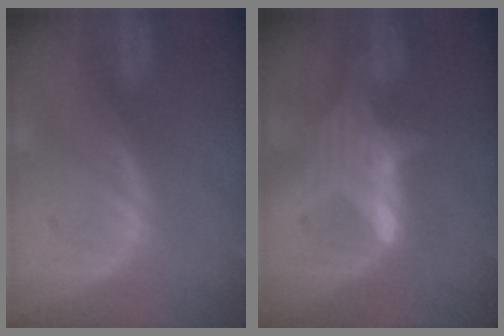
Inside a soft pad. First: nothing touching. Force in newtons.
{"total": 6.0, "press": 6.0, "slide": 0.5}